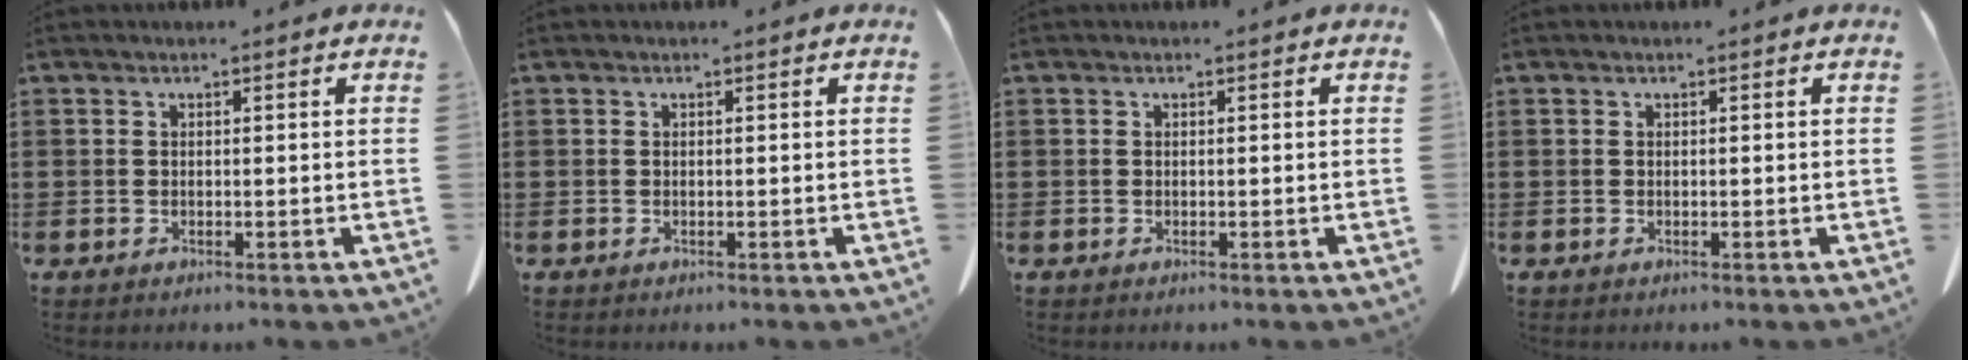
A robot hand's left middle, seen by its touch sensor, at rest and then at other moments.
{"total": 0.0}
{"total": 0.0}
{"total": 0.0}